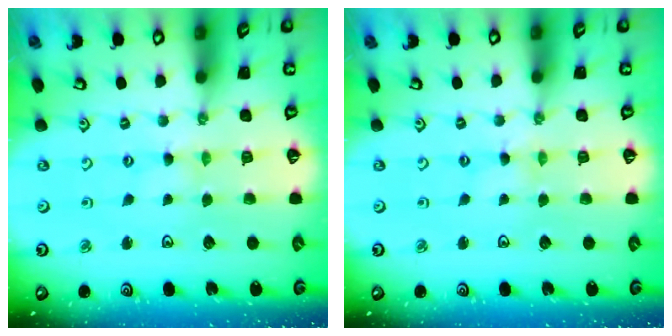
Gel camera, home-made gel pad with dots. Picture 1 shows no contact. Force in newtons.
{"total": 0.0}